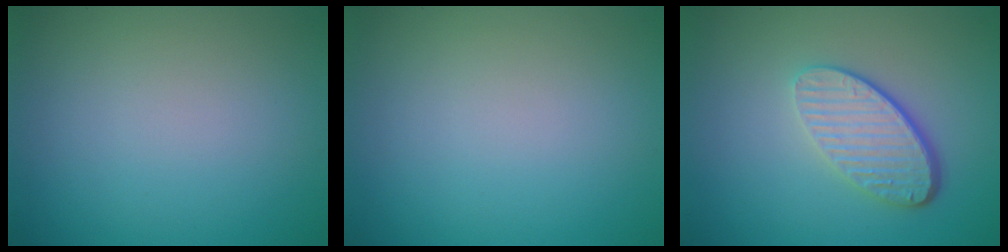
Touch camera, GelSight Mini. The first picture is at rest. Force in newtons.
{"total": 0.0}
{"total": 4.6, "press": 3.3, "slide": 3.2}